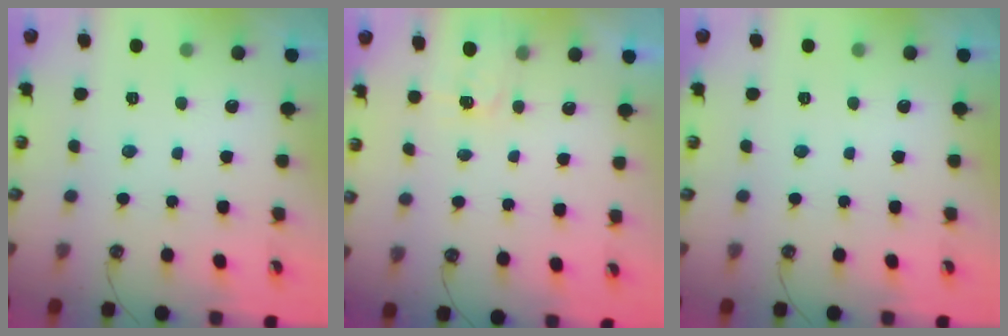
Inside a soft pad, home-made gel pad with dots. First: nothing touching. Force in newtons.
{"total": 2.0, "press": 2.0, "slide": 0.3}
{"total": 0.0}